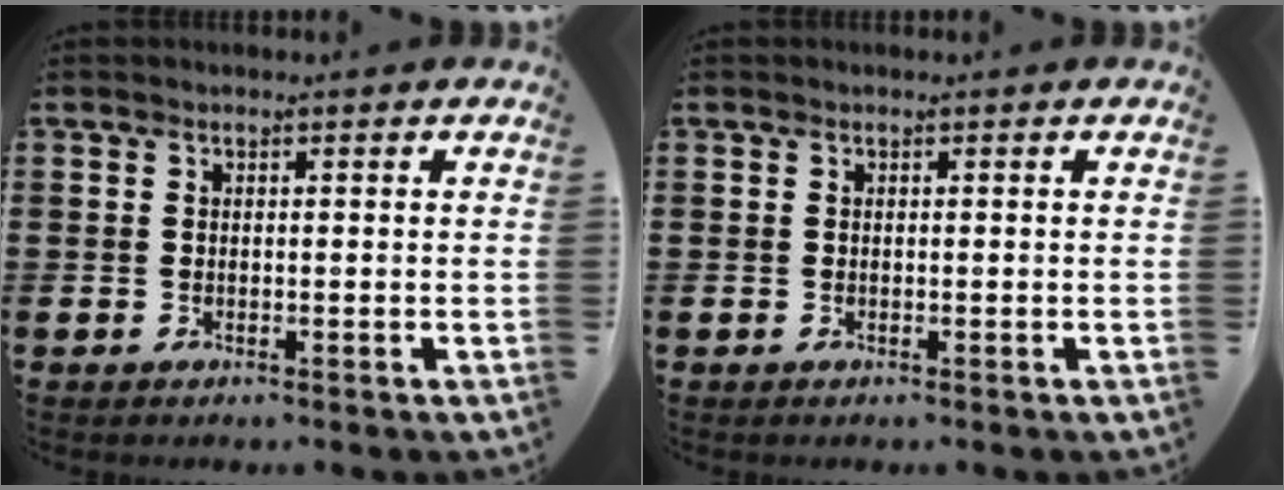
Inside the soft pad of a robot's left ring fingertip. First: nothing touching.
{"total": 0.0}